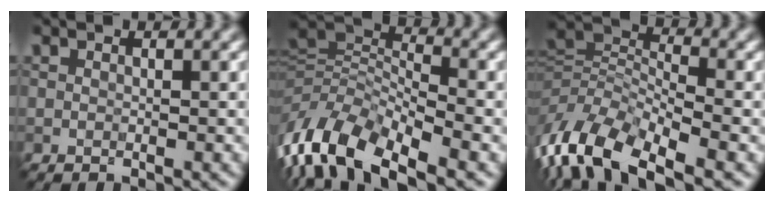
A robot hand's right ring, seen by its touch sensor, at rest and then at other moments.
{"total": 10.5, "force": [-7.0, 3.9, 6.8], "torque": [-0.135, 0.006, -0.129]}
{"total": 9.6, "force": [-6.6, 3.3, 6.1], "torque": [-0.121, 0.006, -0.123]}